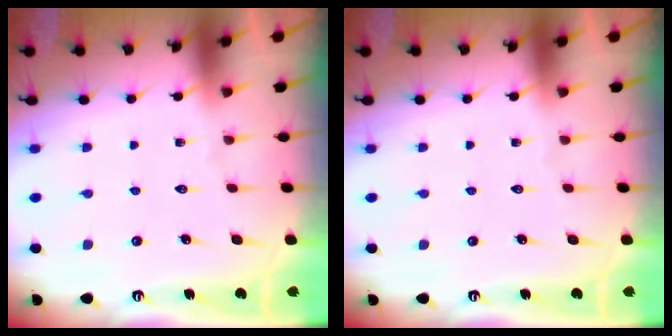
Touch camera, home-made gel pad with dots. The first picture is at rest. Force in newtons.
{"total": 0.0}